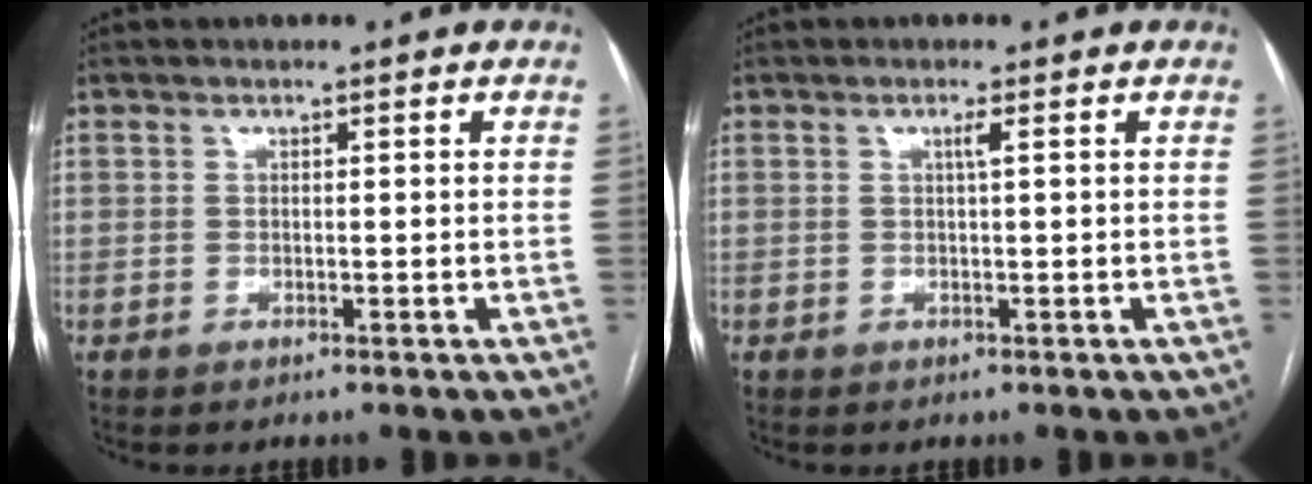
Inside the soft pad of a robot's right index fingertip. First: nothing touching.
{"total": 0.9, "force": [0.4, -0.2, 0.8], "torque": [-0.018, 0.000, 0.008]}